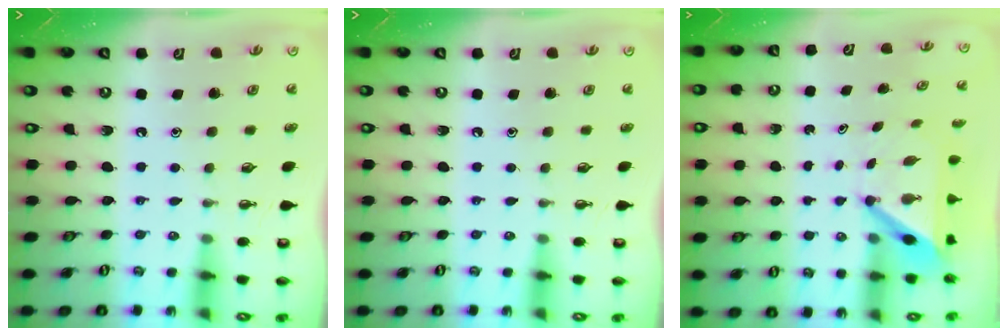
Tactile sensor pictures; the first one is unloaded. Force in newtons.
{"total": 0.0}
{"total": 4.9, "press": 4.9, "slide": 0.6}